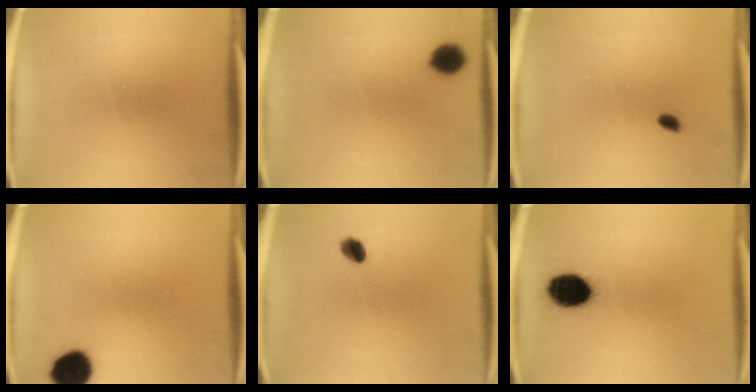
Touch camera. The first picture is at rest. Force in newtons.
{"total": 6.2}
{"total": 1.3}
{"total": 9.8}
{"total": 2.8}
{"total": 10.7}